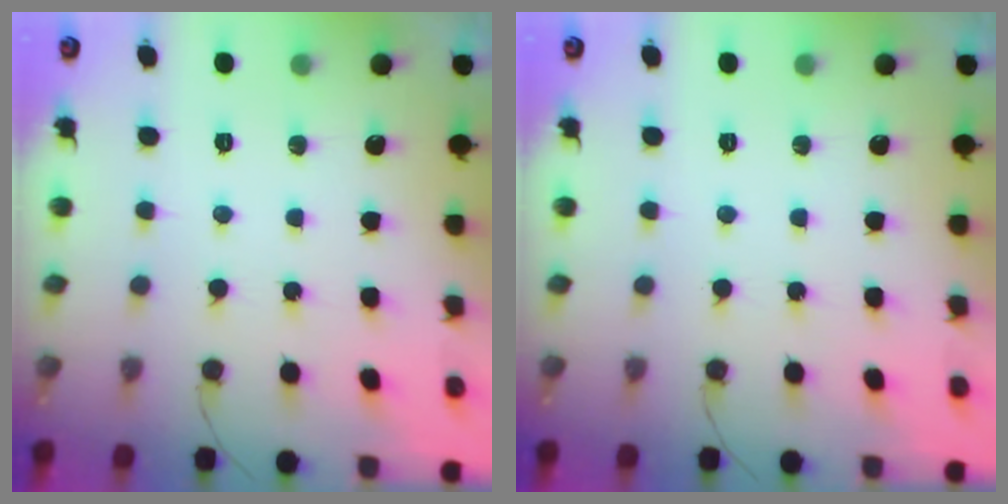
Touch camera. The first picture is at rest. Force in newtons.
{"total": 0.0}